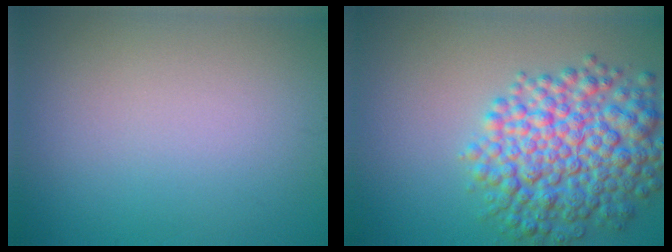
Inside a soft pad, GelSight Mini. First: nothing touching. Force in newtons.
{"total": 8.7, "press": 8.7, "slide": 0.1}